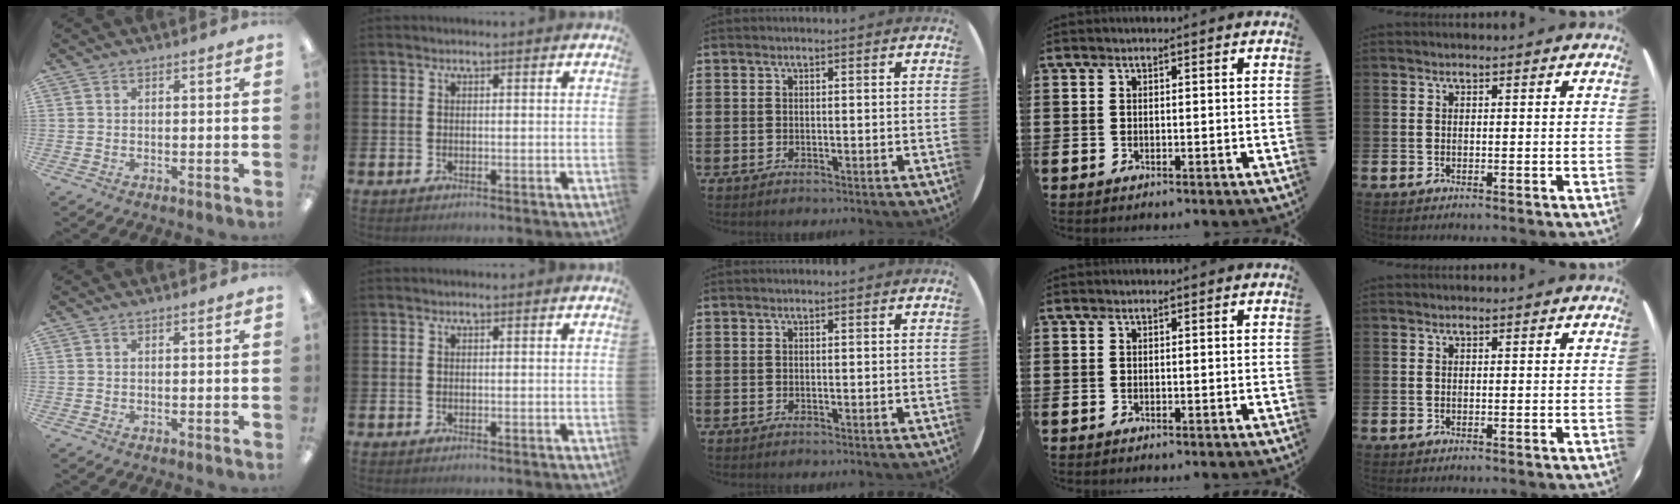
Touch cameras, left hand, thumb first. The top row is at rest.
{}